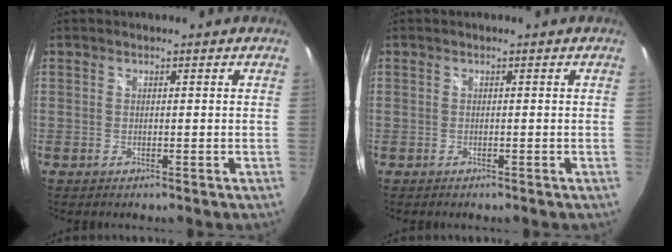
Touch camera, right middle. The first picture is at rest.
{"total": 0.0}